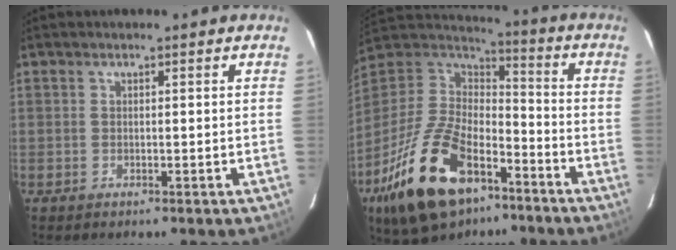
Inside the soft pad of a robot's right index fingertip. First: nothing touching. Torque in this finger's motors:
{"motor_torque": [1.08, -1.06, 1.06, 0.21]}